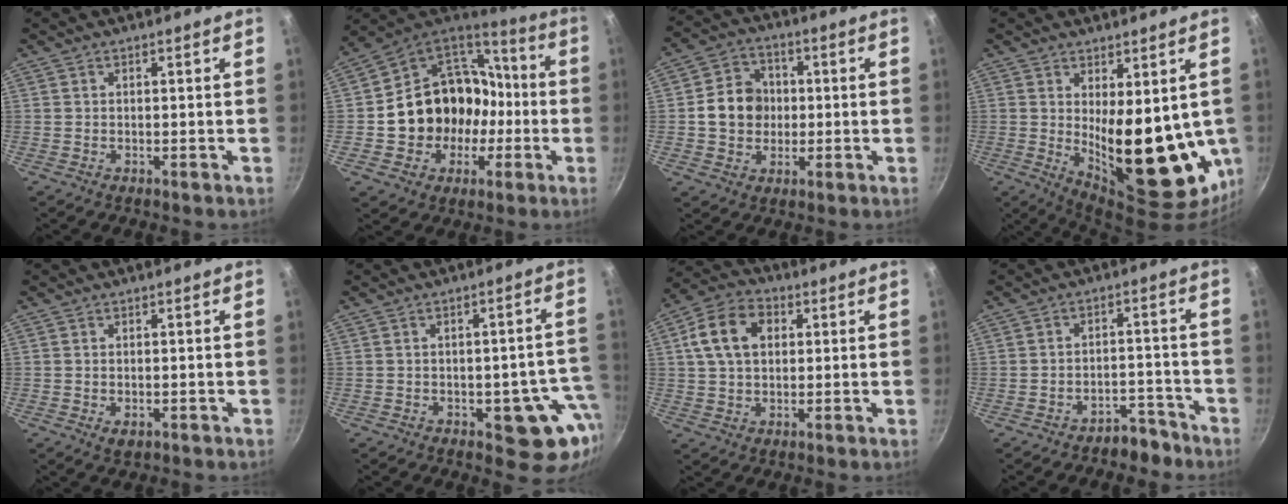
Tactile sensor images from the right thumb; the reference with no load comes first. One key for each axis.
{"total": 21.0, "fx": -2.6, "fy": 18.1, "fz": 10.2, "tx": -0.140, "ty": 0.057, "tz": -0.024}
{"total": 10.1, "fx": 0.1, "fy": 8.8, "fz": 5.0, "tx": -0.052, "ty": 0.016, "tz": -0.008}
{"total": 19.2, "fx": 0.6, "fy": 8.3, "fz": 17.3, "tx": -0.211, "ty": -0.045, "tz": 0.034}
{"total": 2.1, "fx": -0.4, "fy": 1.4, "fz": 1.6, "tx": -0.025, "ty": -0.005, "tz": -0.005}
{"total": 10.3, "fx": -3.1, "fy": 5.4, "fz": 8.1, "tx": -0.038, "ty": 0.022, "tz": -0.035}
{"total": 11.3, "fx": 2.8, "fy": 8.1, "fz": 7.4, "tx": -0.117, "ty": 0.013, "tz": 0.036}
{"total": 5.0, "fx": -4.0, "fy": 2.6, "fz": 1.3, "tx": 0.009, "ty": 0.055, "tz": -0.048}